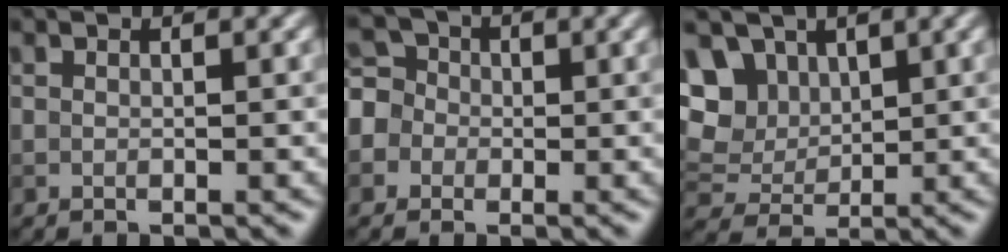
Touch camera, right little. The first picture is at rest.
{"total": 4.9, "force": [-1.0, 4.6, 1.3], "torque": [-0.019, 0.022, -0.044]}
{"total": 8.9, "force": [4.0, 6.5, 4.5], "torque": [-0.096, 0.016, 0.064]}